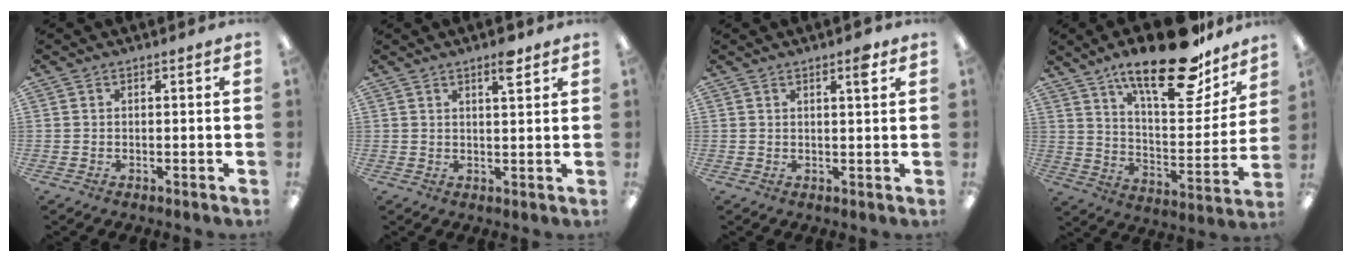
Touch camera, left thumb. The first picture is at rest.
{"total": 4.5, "force": [3.0, 1.1, 3.1], "torque": [-0.036, -0.014, 0.046]}
{"total": 3.1, "force": [2.0, 0.5, 2.3], "torque": [-0.036, -0.005, 0.030]}
{"total": 23.6, "force": [16.6, 8.2, 14.5], "torque": [-0.216, -0.106, 0.277]}